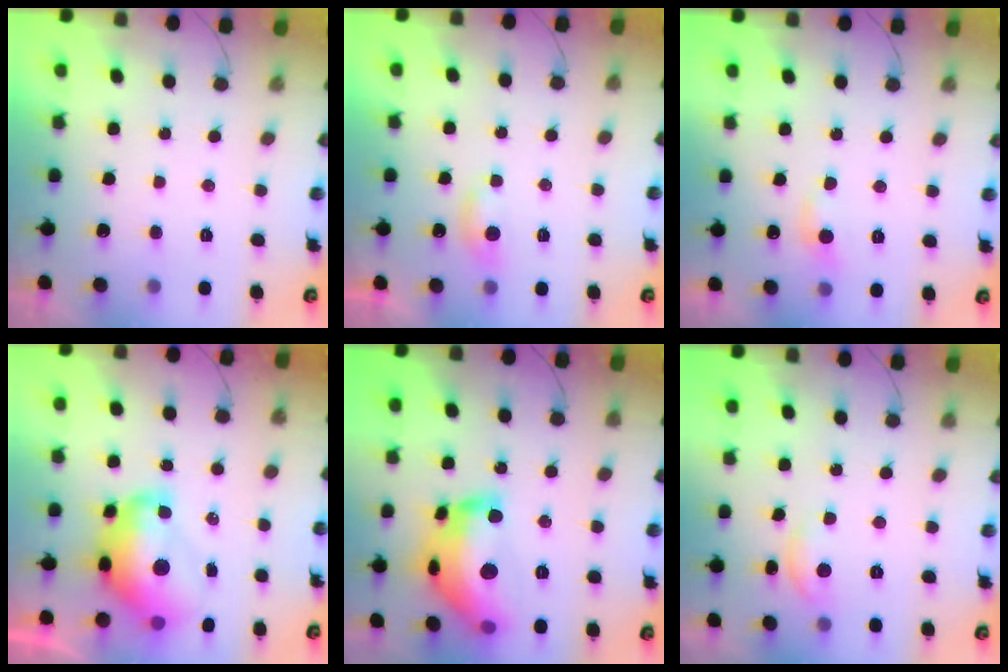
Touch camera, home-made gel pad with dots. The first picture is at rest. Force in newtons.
{"total": 4.9, "press": 4.9, "slide": 0.5}
{"total": 5.3, "press": 5.3, "slide": 0.7}
{"total": 15.7, "press": 15.6, "slide": 1.6}
{"total": 21.1, "press": 21.0, "slide": 1.5}
{"total": 4.0, "press": 4.0, "slide": 0.2}